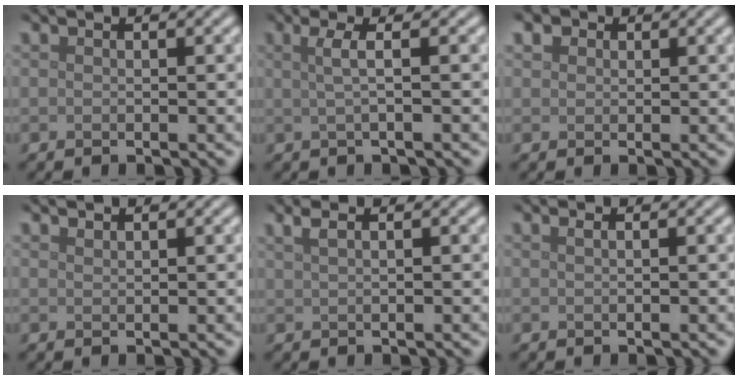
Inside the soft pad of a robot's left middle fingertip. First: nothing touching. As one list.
[{"total": 2.4, "force": [0.4, 0.7, 2.3], "torque": [-0.036, 0.004, 0.001]}, {"total": 1.4, "force": [0.8, 1.1, 0.5], "torque": [-0.009, 0.002, 0.008]}, {"total": 0.6, "force": [0.5, 0.1, 0.1], "torque": [0.001, -0.001, 0.012]}, {"total": 2.3, "force": [1.4, 0.9, 1.6], "torque": [-0.019, 0.003, 0.012]}, {"total": 0.9, "force": [0.4, 0.4, 0.7], "torque": [-0.007, 0.000, 0.003]}]